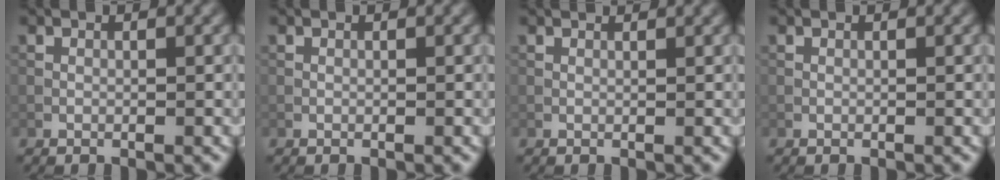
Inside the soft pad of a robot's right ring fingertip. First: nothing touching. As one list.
[{"total": 0.0}, {"total": 1.2, "force": [1.1, 0.1, 0.5], "torque": [-0.018, -0.004, 0.006]}, {"total": 0.0}]